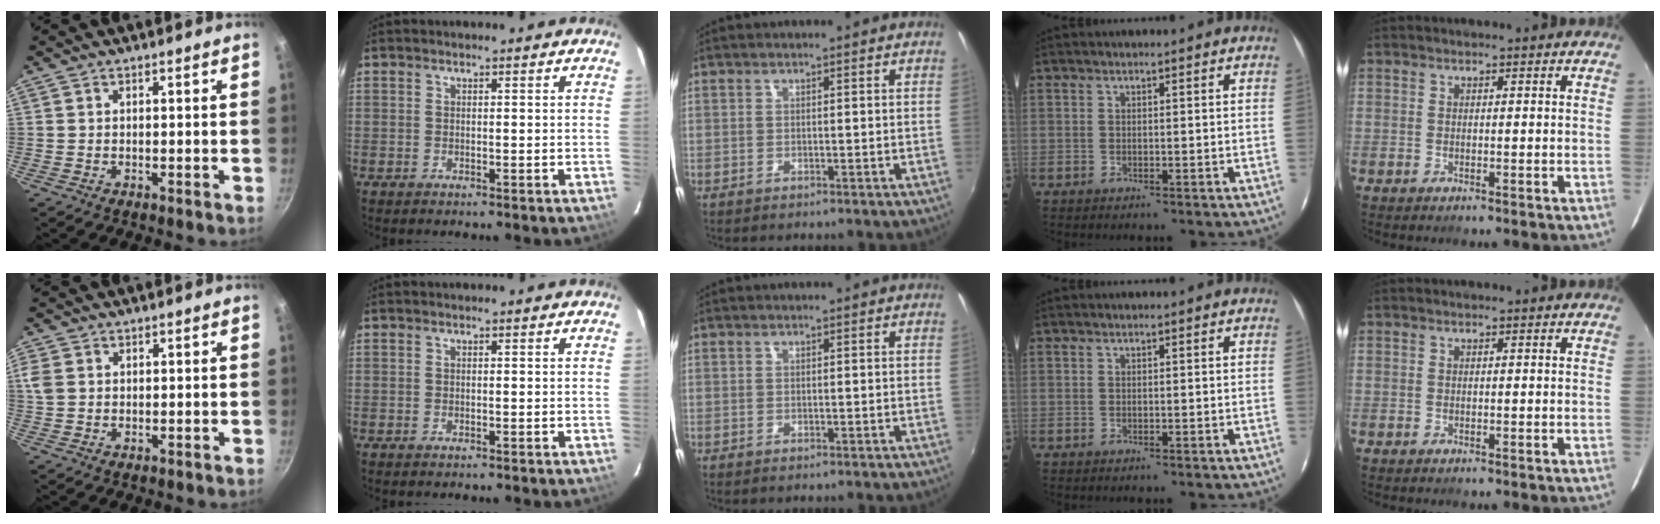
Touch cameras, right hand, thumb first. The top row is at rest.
{"thumb": {"total": 3.6, "force": [1.0, 2.7, 2.2], "torque": [-0.043, 0.003, 0.024]}}